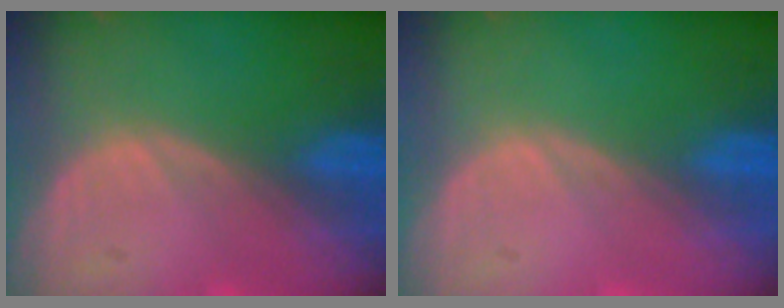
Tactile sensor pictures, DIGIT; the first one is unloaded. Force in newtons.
{"total": 0.0}